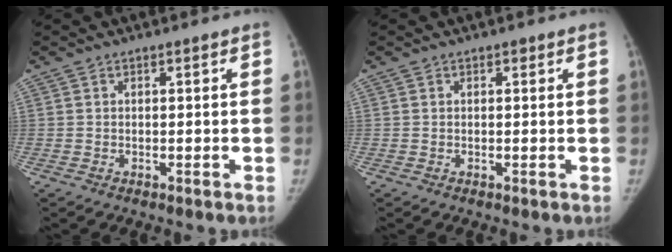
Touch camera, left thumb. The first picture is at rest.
{"total": 0.5, "force": [0.3, 0.4, 0.3], "torque": [0.000, 0.000, 0.002]}